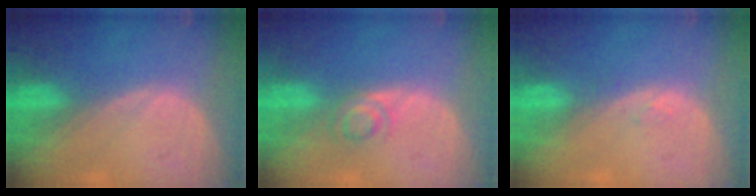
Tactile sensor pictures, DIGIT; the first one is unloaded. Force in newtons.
{"total": 3.0, "press": 2.9, "slide": 0.2}
{"total": 0.9, "press": 0.8, "slide": 0.4}